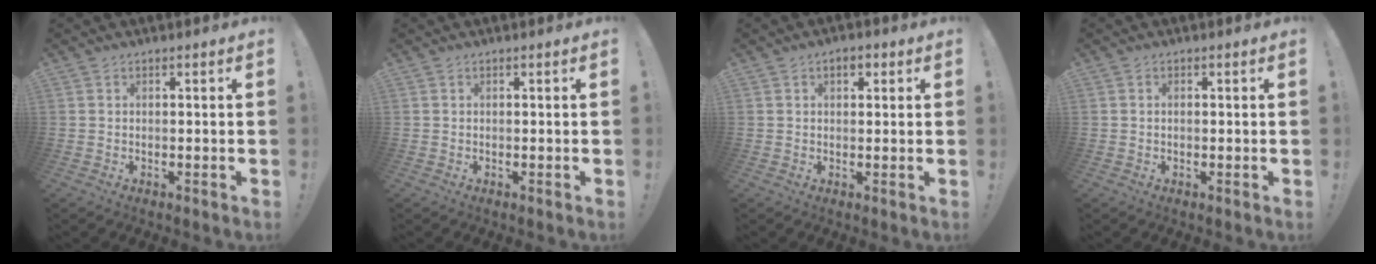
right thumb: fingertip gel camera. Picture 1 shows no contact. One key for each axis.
{"total": 0.0}
{"total": 2.7, "fx": 1.0, "fy": 1.5, "fz": 2.0, "tx": -0.025, "ty": 0.001, "tz": 0.014}
{"total": 0.6, "fx": -0.1, "fy": 0.4, "fz": 0.4, "tx": -0.017, "ty": 0.004, "tz": -0.001}